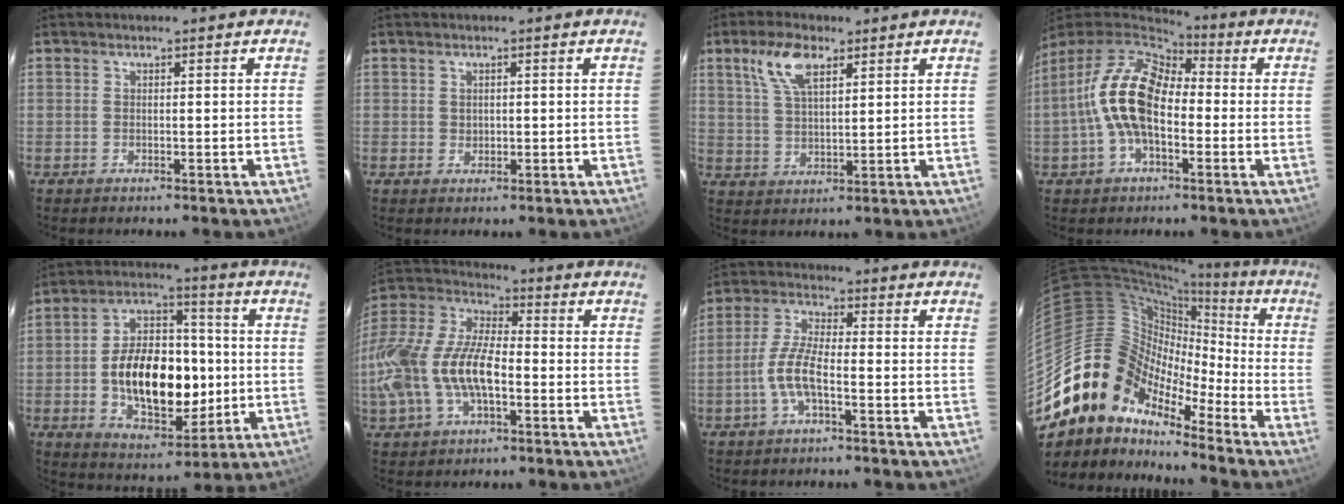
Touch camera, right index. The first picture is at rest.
{"total": 1.3, "force": [0.3, 1.2, 0.3], "torque": [0.001, 0.003, 0.007]}
{"total": 8.1, "force": [4.3, 3.5, 5.9], "torque": [-0.116, 0.015, 0.087]}
{"total": 14.6, "force": [-1.6, 8.2, 12.0], "torque": [-0.232, 0.017, -0.035]}
{"total": 18.5, "force": [-2.0, 10.9, 14.8], "torque": [-0.265, 0.021, -0.020]}
{"total": 20.4, "force": [-4.8, 10.4, 16.9], "torque": [-0.363, -0.002, -0.091]}
{"total": 6.6, "force": [-2.6, 1.7, 5.8], "torque": [-0.128, 0.009, -0.051]}
{"total": 15.3, "force": [-11.4, 9.3, 4.3], "torque": [-0.081, 0.024, -0.224]}